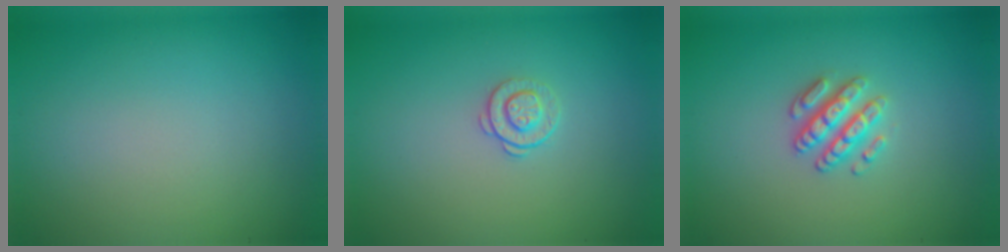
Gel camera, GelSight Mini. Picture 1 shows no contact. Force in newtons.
{"total": 1.4, "press": 0.9, "slide": 1.0}
{"total": 2.8, "press": 2.6, "slide": 0.9}